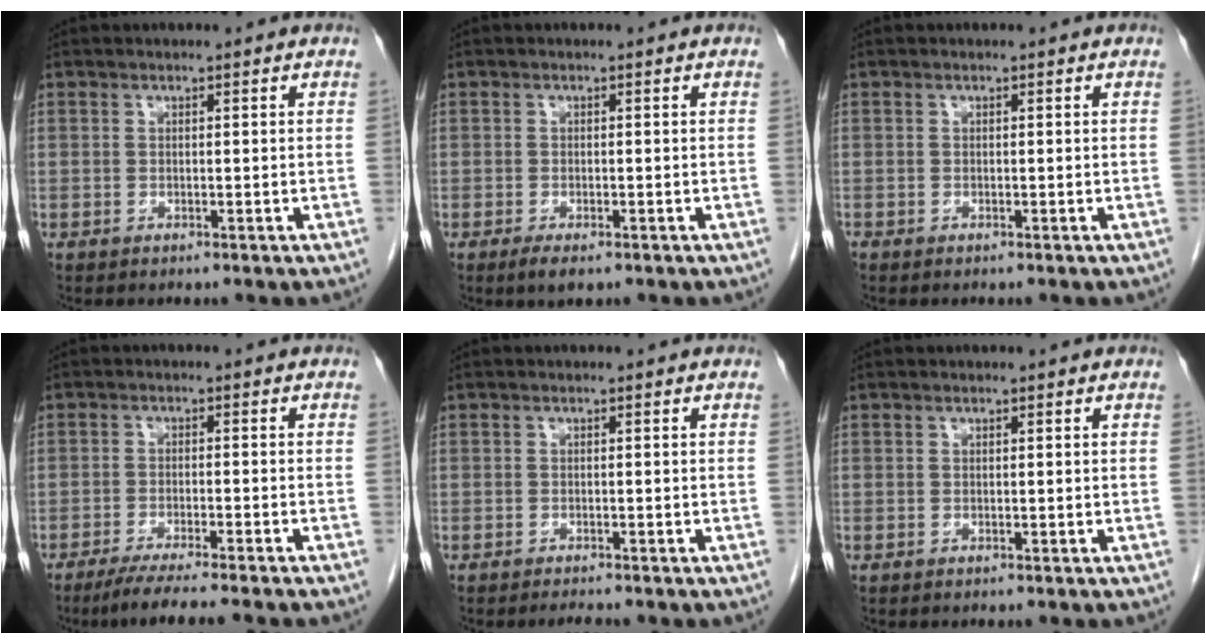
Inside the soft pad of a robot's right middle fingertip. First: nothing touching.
{"total": 2.6, "force": [-1.7, 1.0, 1.8], "torque": [-0.031, -0.004, -0.023]}
{"total": 0.0}
{"total": 8.4, "force": [-6.9, -0.9, 4.7], "torque": [-0.060, -0.022, -0.106]}
{"total": 1.3, "force": [-1.2, -0.1, 0.4], "torque": [-0.009, -0.003, -0.017]}
{"total": 0.0}